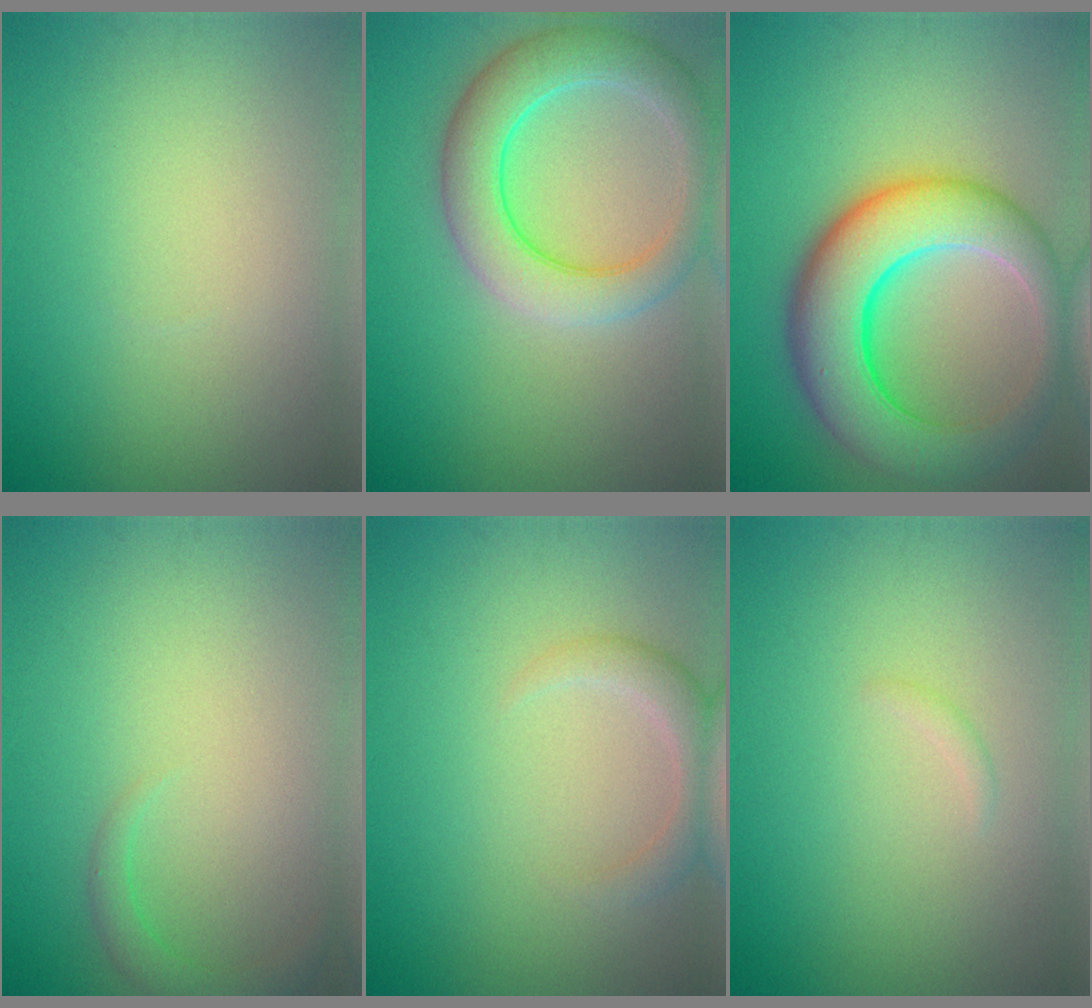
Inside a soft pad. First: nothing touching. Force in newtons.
{"total": 6.3, "press": 6.3, "slide": 0.4}
{"total": 9.7, "press": 9.7, "slide": 0.2}
{"total": 1.6, "press": 1.6, "slide": 0.2}
{"total": 2.4, "press": 2.4, "slide": 0.3}
{"total": 0.5, "press": 0.5, "slide": 0.0}